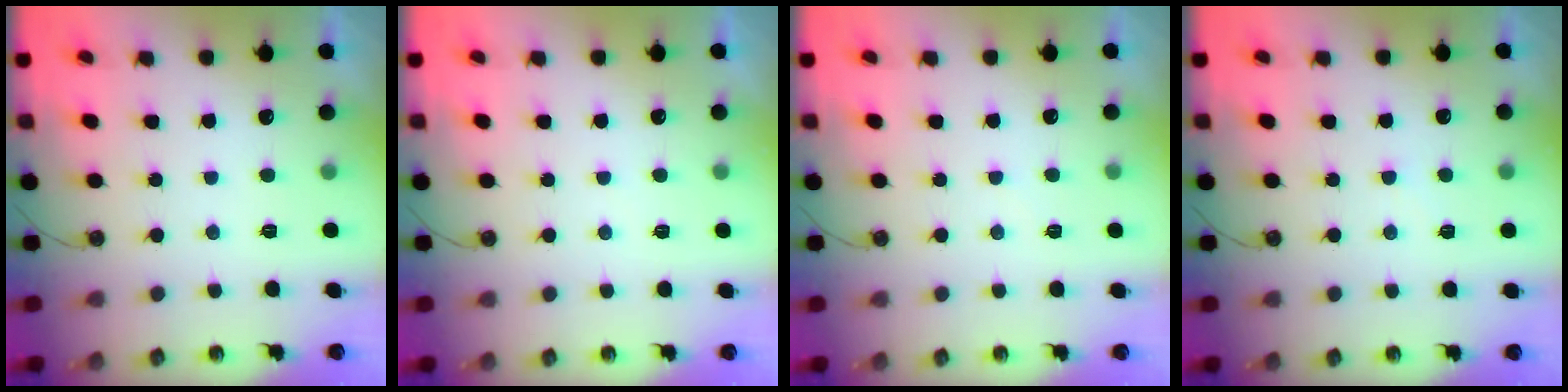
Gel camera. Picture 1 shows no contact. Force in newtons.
{"total": 3.1, "press": 3.1, "slide": 0.3}
{"total": 4.6, "press": 4.6, "slide": 0.6}
{"total": 2.4, "press": 2.4, "slide": 0.4}